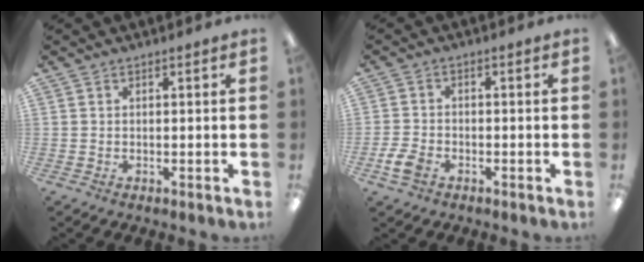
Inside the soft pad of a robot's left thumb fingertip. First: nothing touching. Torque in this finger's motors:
{"motor_torque": [-0.57, 0.61, -0.16, 0.16, 0.00]}